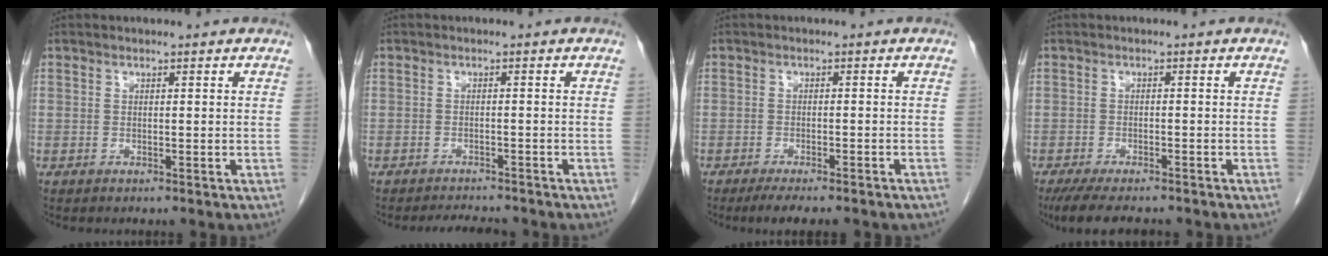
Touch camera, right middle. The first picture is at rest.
{"total": 3.7, "force": [-3.6, 0.5, 0.9], "torque": [-0.016, -0.010, -0.052]}
{"total": 7.5, "force": [-6.2, 1.3, 4.1], "torque": [-0.047, -0.009, -0.084]}
{"total": 8.4, "force": [-7.1, 1.9, 4.2], "torque": [-0.063, -0.015, -0.108]}